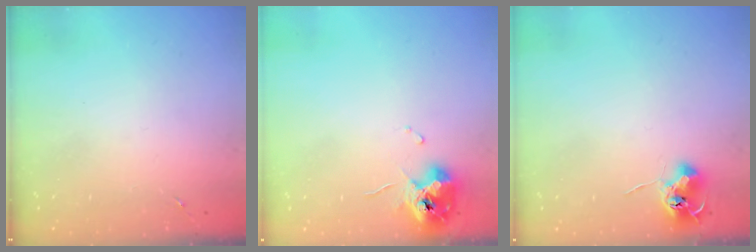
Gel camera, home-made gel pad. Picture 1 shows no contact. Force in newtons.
{"total": 11.0, "press": 11.0, "slide": 1.1}
{"total": 7.8, "press": 7.8, "slide": 0.8}